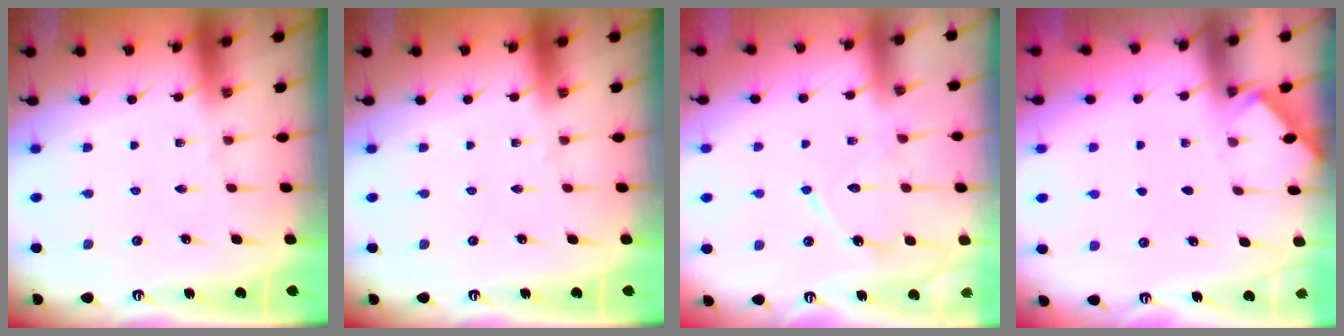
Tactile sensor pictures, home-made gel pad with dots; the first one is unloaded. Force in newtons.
{"total": 0.0}
{"total": 11.5, "press": 11.4, "slide": 0.9}
{"total": 2.8, "press": 2.7, "slide": 0.4}